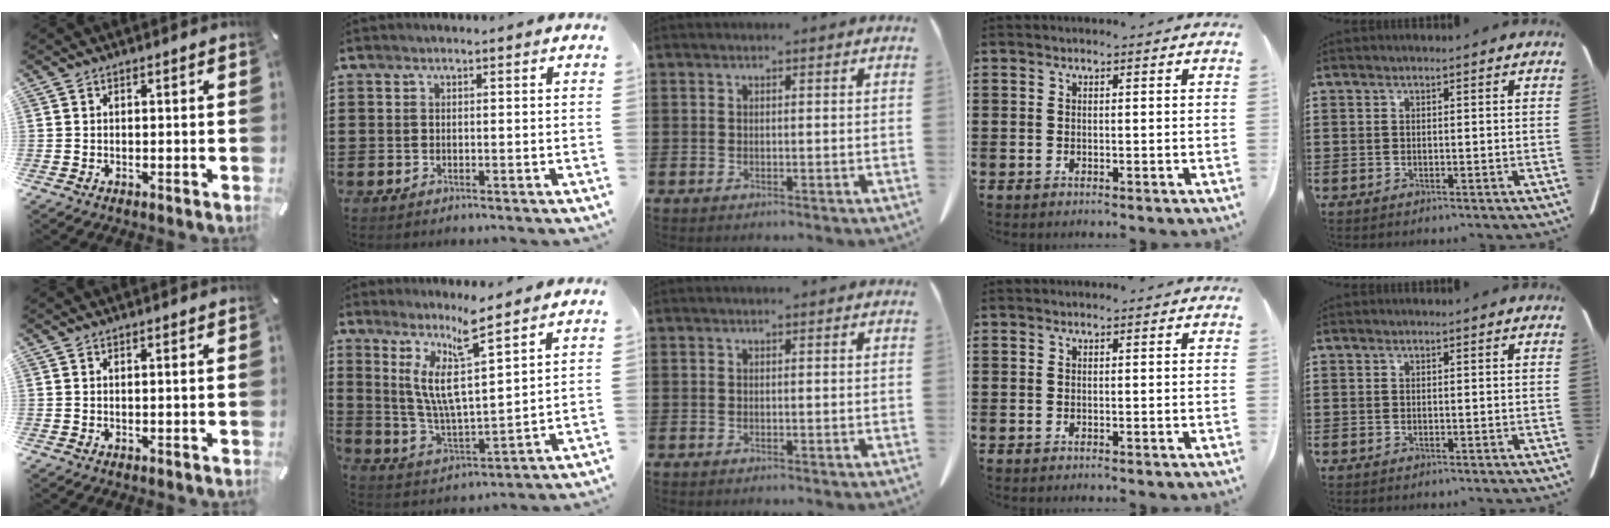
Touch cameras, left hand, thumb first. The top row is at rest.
{"thumb": {"total": 0.5, "force": [0.2, 0.0, 0.5], "torque": [-0.007, -0.001, 0.003]}, "index": {"total": 10.1, "force": [6.4, 1.2, 7.8], "torque": [-0.174, -0.032, 0.108]}}